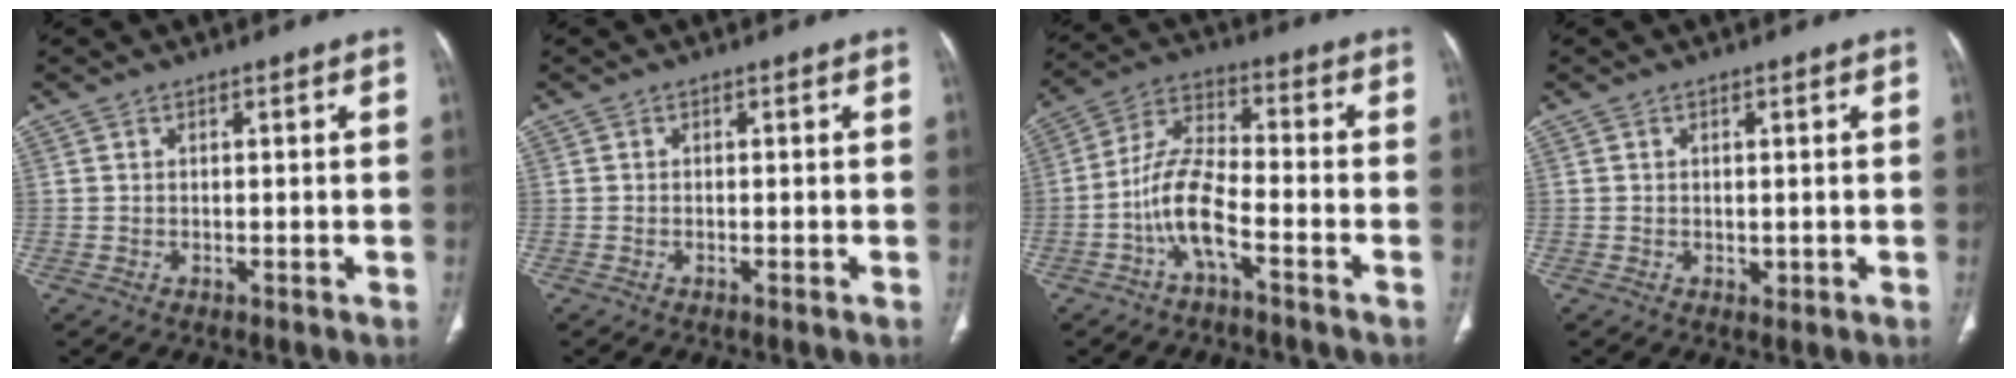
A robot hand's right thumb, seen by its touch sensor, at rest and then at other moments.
{"total": 0.0}
{"total": 9.6, "force": [-4.3, 3.2, 8.0], "torque": [-0.167, 0.044, -0.087]}
{"total": 0.8, "force": [0.1, 0.7, 0.4], "torque": [-0.005, -0.002, 0.003]}